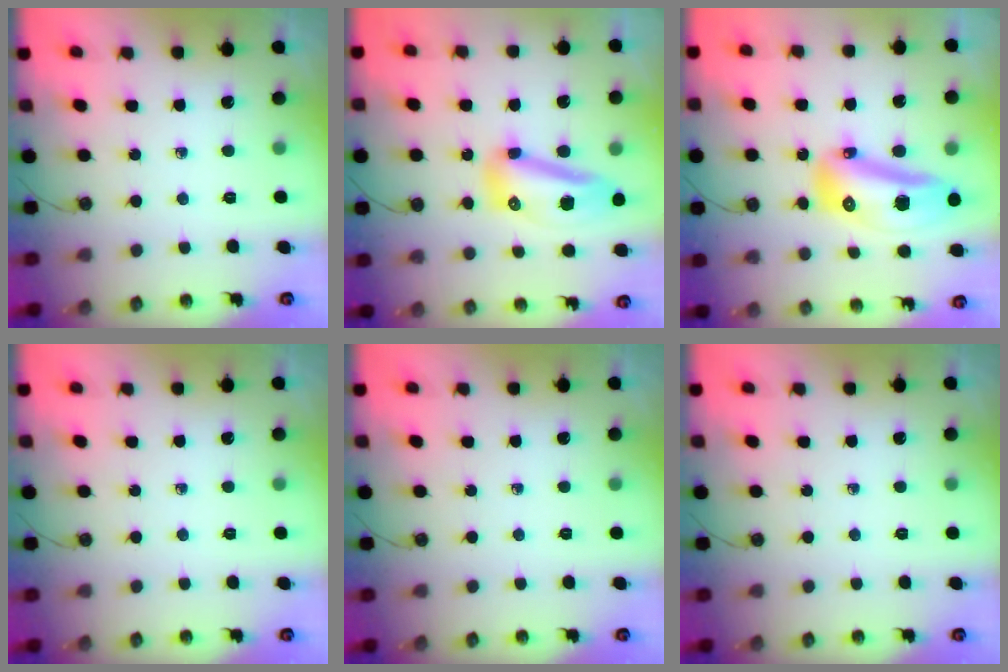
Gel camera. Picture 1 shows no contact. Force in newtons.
{"total": 15.7, "press": 15.7, "slide": 0.5}
{"total": 18.1, "press": 17.9, "slide": 2.2}
{"total": 0.0}
{"total": 0.0}
{"total": 0.0}